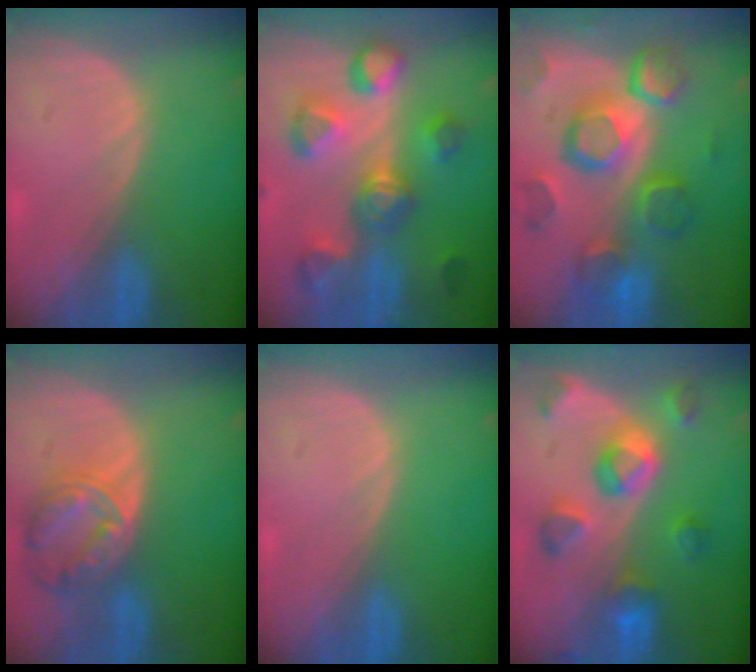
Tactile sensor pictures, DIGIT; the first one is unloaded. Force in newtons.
{"total": 9.5, "press": 9.4, "slide": 1.2}
{"total": 12.5, "press": 10.8, "slide": 6.2}
{"total": 8.2, "press": 7.1, "slide": 4.1}
{"total": 0.0}
{"total": 9.0, "press": 8.3, "slide": 3.4}